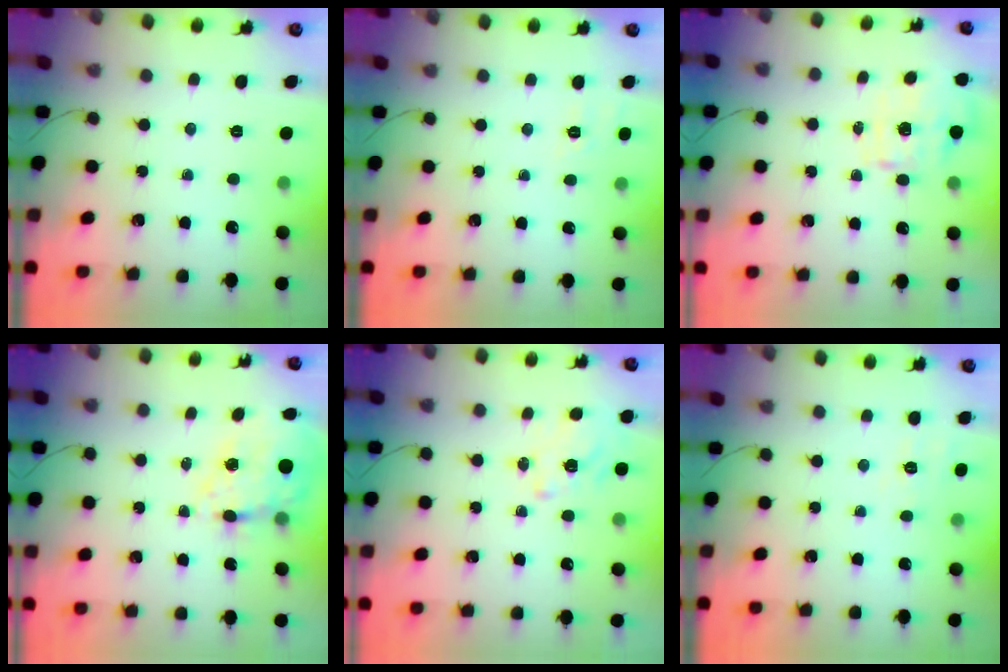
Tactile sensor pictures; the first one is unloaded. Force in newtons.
{"total": 1.8, "press": 0.2, "slide": 1.8}
{"total": 1.8, "press": 1.7, "slide": 0.6}
{"total": 16.9, "press": 16.6, "slide": 3.4}
{"total": 1.4, "press": 1.2, "slide": 0.8}
{"total": 5.5, "press": 5.2, "slide": 1.9}